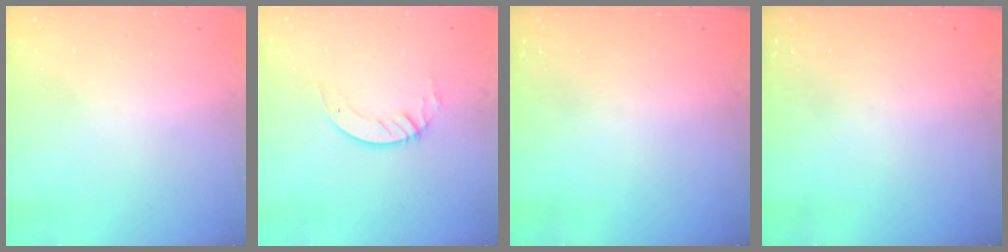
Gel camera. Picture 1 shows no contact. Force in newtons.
{"total": 3.1, "press": 3.1, "slide": 0.2}
{"total": 0.0}
{"total": 0.0}